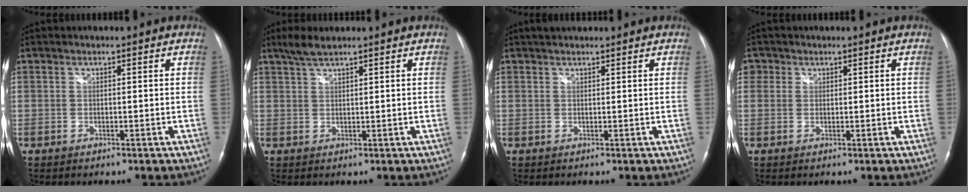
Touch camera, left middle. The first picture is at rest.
{"total": 3.2, "force": [2.6, 0.4, 1.8], "torque": [-0.046, 0.008, 0.055]}
{"total": 2.3, "force": [2.0, 0.7, 0.9], "torque": [-0.016, 0.022, 0.033]}
{"total": 2.0, "force": [0.9, 1.8, 0.3], "torque": [0.005, 0.005, 0.012]}